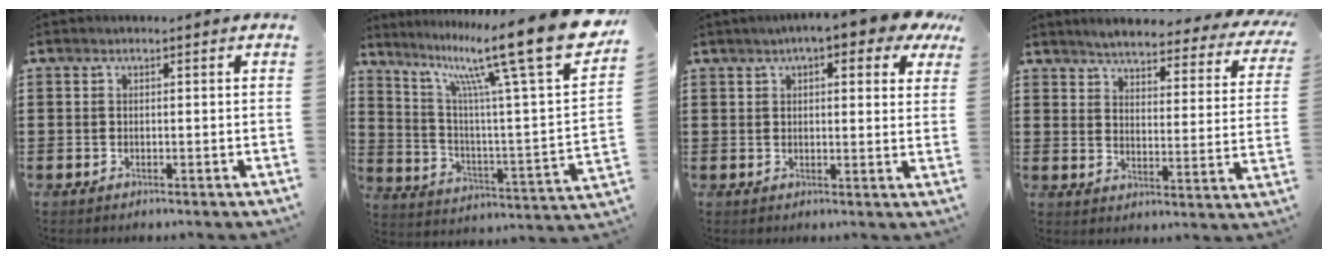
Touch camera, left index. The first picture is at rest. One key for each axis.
{"total": 17.9, "fx": 12.7, "fy": 1.6, "fz": 12.5, "tx": -0.233, "ty": -0.083, "tz": 0.199}
{"total": 5.9, "fx": 4.3, "fy": 0.8, "fz": 4.1, "tx": -0.074, "ty": -0.008, "tz": 0.070}
{"total": 4.1, "fx": 4.0, "fy": 0.1, "fz": 0.8, "tx": -0.039, "ty": -0.031, "tz": 0.063}